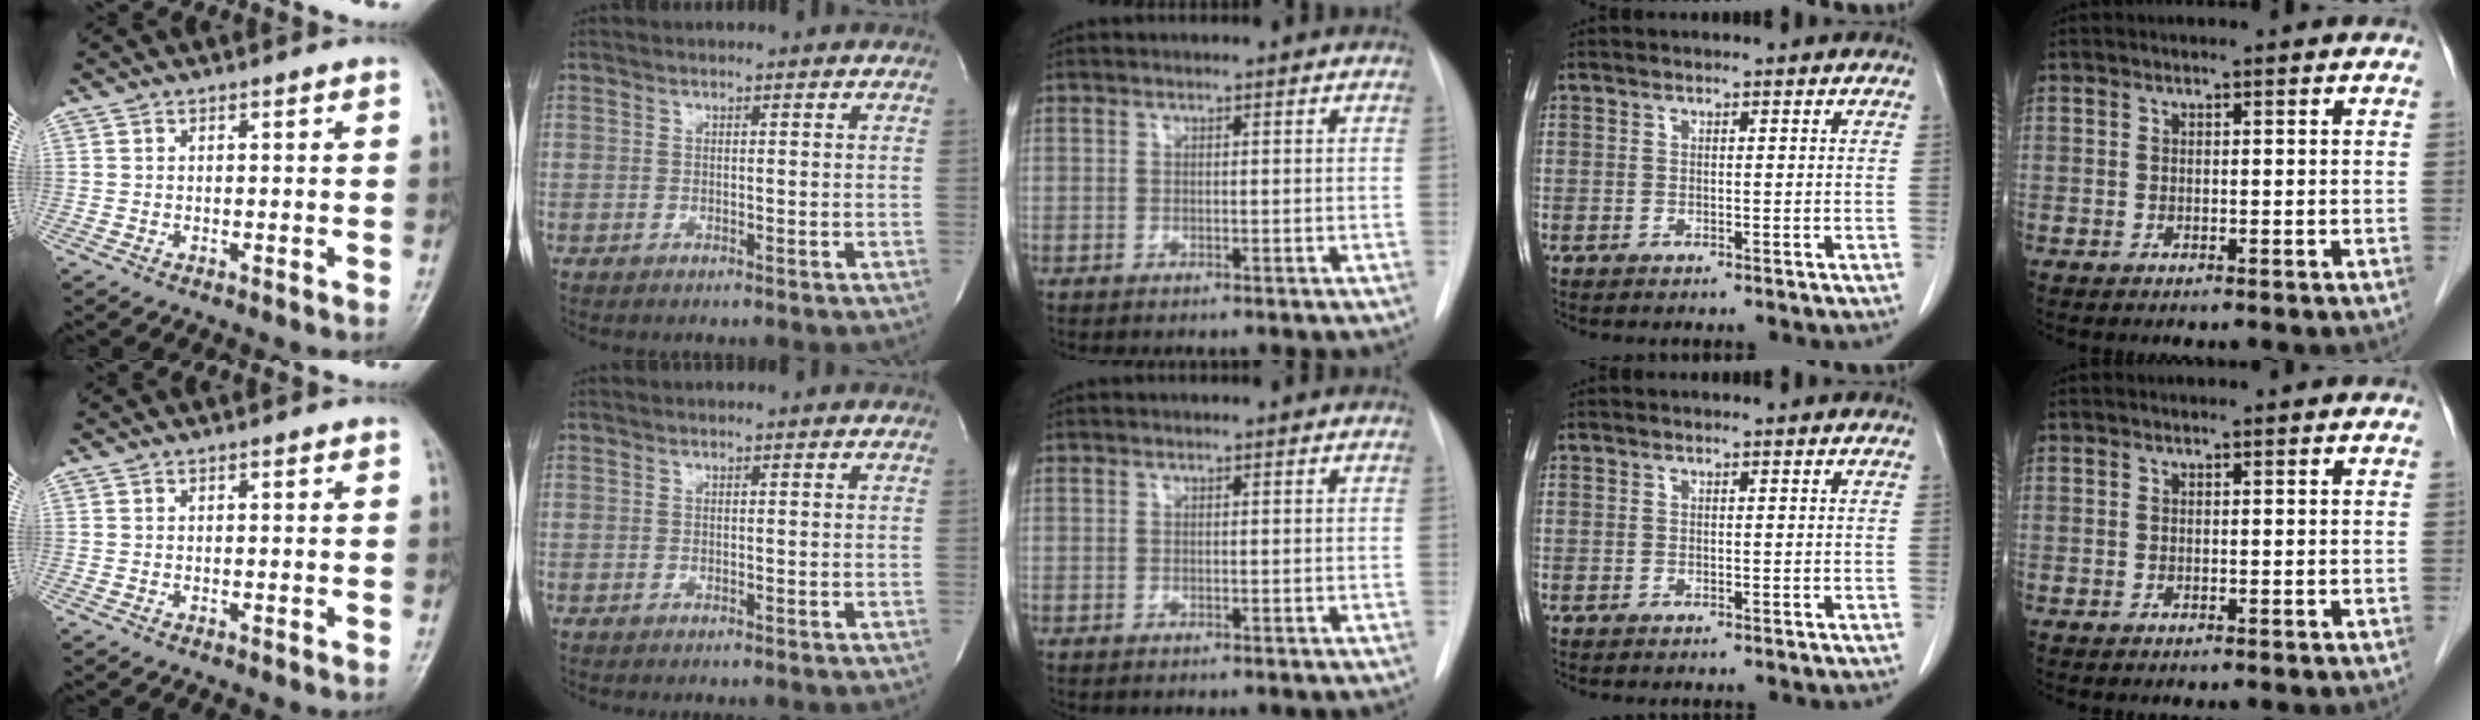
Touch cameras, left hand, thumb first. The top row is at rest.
{}